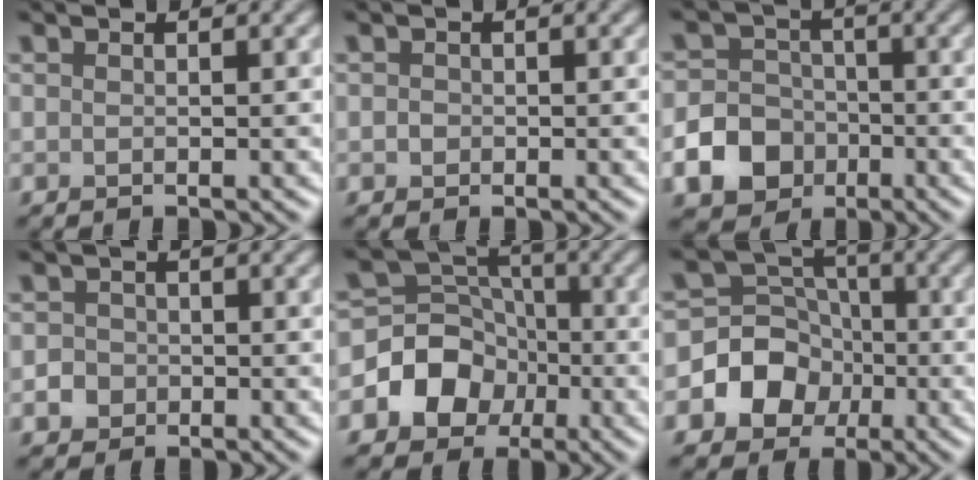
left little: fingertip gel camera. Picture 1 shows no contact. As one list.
[{"total": 0.7, "force": [-0.1, 0.6, 0.2], "torque": [-0.001, -0.002, -0.005]}, {"total": 7.3, "force": [-3.1, 6.2, 2.3], "torque": [-0.032, -0.009, -0.081]}, {"total": 1.7, "force": [-0.6, 1.6, 0.4], "torque": [0.009, 0.002, -0.013]}, {"total": 7.3, "force": [-2.5, 6.3, 2.7], "torque": [-0.022, 0.017, -0.076]}, {"total": 7.9, "force": [-2.4, 7.1, 2.4], "torque": [-0.028, 0.019, -0.070]}]